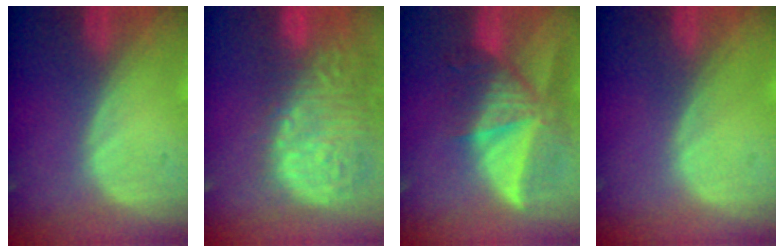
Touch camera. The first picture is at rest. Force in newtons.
{"total": 15.3, "press": 12.6, "slide": 8.6}
{"total": 9.2, "press": 8.3, "slide": 4.0}
{"total": 0.0}